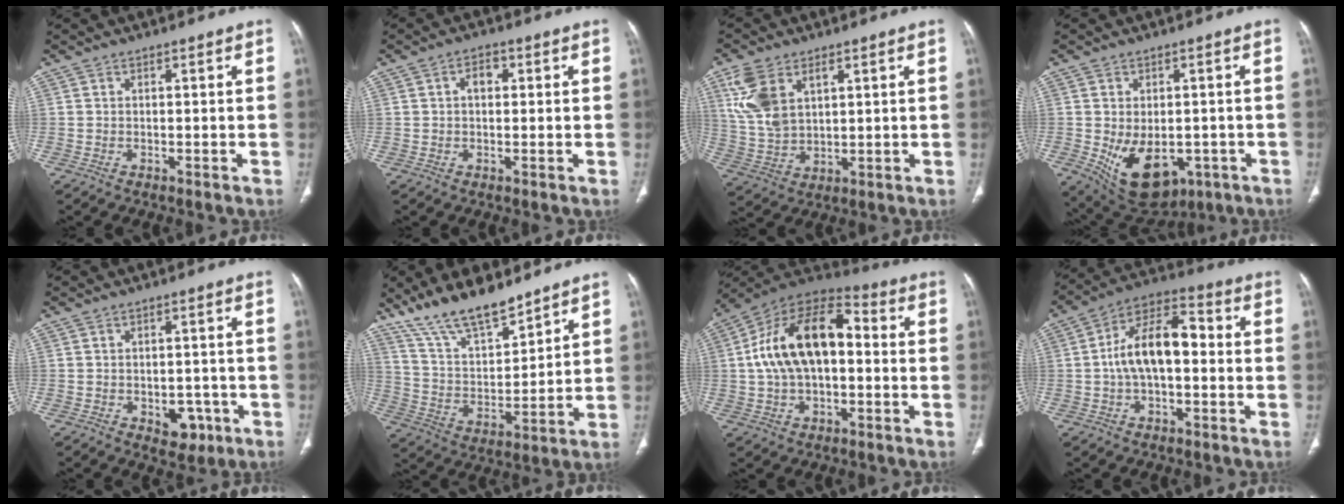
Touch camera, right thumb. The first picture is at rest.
{"total": 3.0, "force": [0.7, 2.0, 2.2], "torque": [-0.028, 0.011, 0.008]}
{"total": 10.6, "force": [4.6, 6.3, 7.2], "torque": [-0.149, -0.009, 0.101]}
{"total": 12.8, "force": [-3.8, 8.3, 9.0], "torque": [-0.122, -0.003, -0.032]}
{"total": 5.3, "force": [-2.1, 3.6, 3.2], "torque": [-0.017, 0.012, -0.020]}
{"total": 15.3, "force": [12.4, 4.6, 7.8], "torque": [-0.114, -0.067, 0.235]}
{"total": 18.4, "force": [1.0, 10.6, 15.0], "torque": [-0.252, 0.043, 0.009]}
{"total": 12.9, "force": [-0.3, 6.8, 10.9], "torque": [-0.189, 0.040, -0.015]}